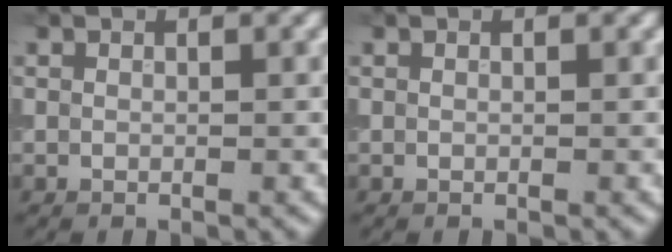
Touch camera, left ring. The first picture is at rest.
{"total": 0.0}